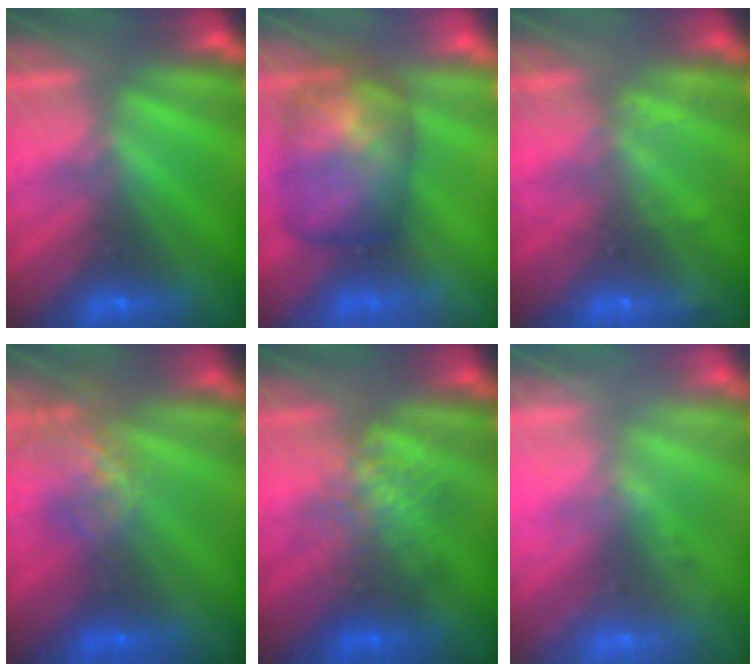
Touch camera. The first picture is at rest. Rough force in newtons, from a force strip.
{"total": 5.5}
{"total": 2.3}
{"total": 7.1}
{"total": 2.2}
{"total": 2.4}